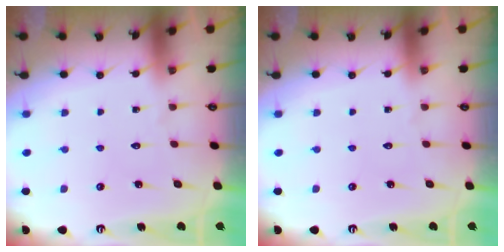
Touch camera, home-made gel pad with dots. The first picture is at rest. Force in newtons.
{"total": 0.0}